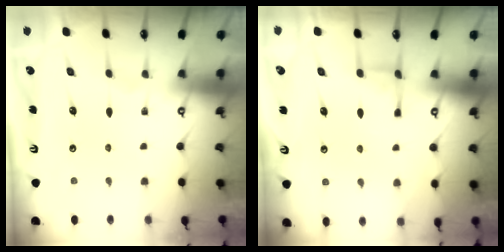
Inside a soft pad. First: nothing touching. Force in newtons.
{"total": 4.4, "press": 4.4, "slide": 0.7}